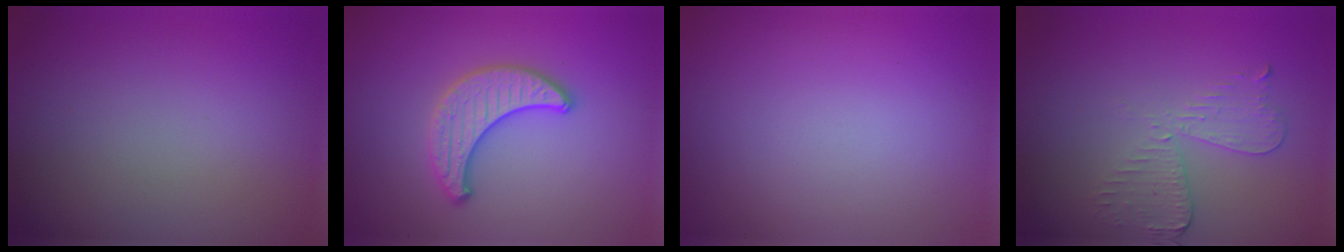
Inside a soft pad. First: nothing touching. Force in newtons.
{"total": 3.4, "press": 3.3, "slide": 0.5}
{"total": 0.0}
{"total": 3.0, "press": 2.6, "slide": 1.5}